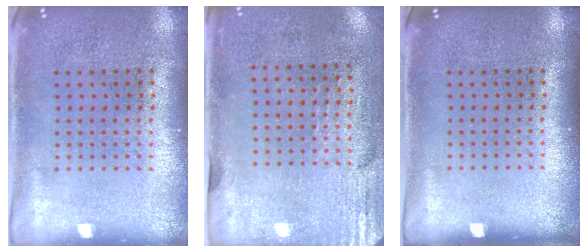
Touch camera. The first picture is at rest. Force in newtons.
{"total": 2.9, "press": 2.5, "slide": 1.5}
{"total": 0.0}